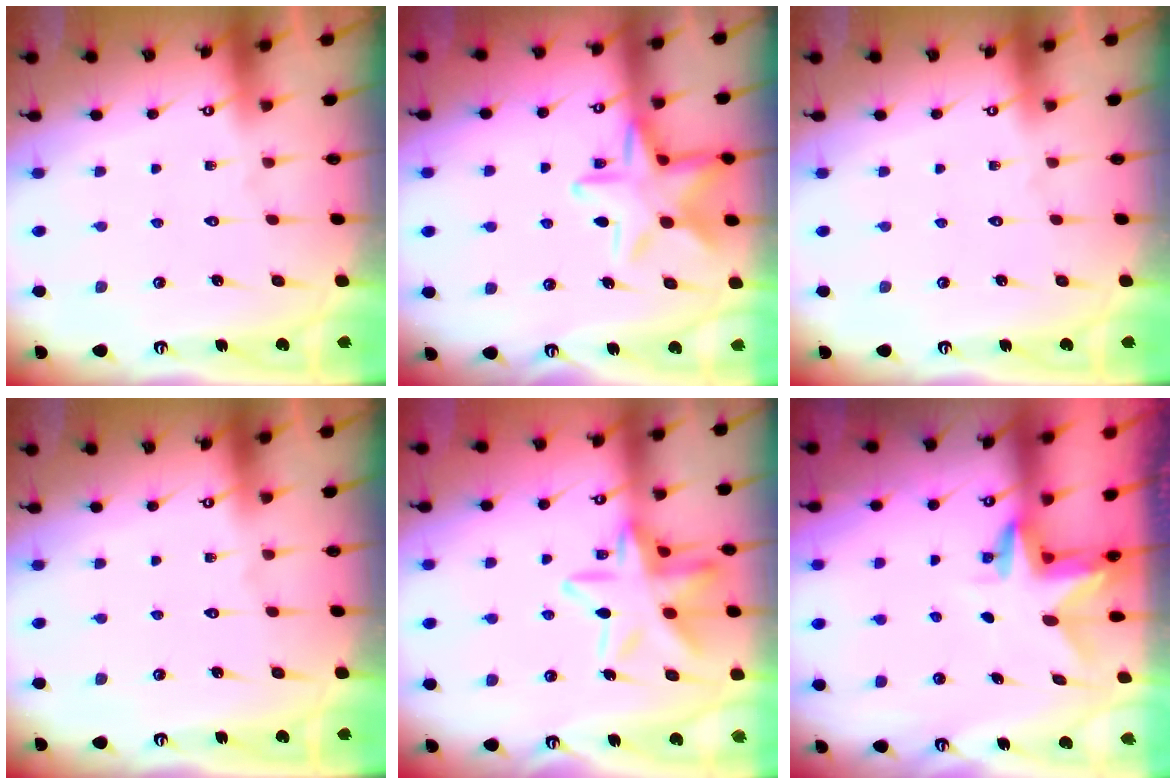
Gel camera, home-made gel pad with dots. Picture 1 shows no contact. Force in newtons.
{"total": 14.6, "press": 14.5, "slide": 1.1}
{"total": 0.0}
{"total": 0.0}
{"total": 15.6, "press": 15.6, "slide": 1.3}
{"total": 3.0, "press": 2.9, "slide": 0.2}